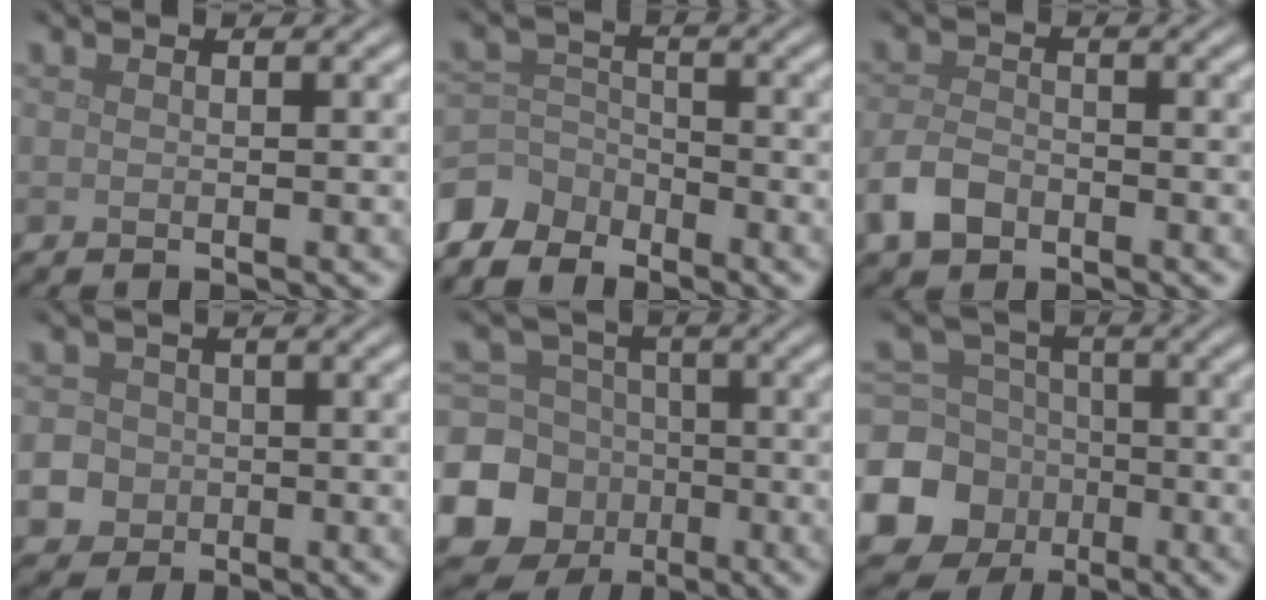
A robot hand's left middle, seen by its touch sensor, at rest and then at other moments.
{"total": 4.3, "force": [-3.7, 2.1, 0.6], "torque": [-0.015, -0.003, -0.084]}
{"total": 3.0, "force": [-1.9, 1.8, 1.5], "torque": [-0.029, 0.001, -0.045]}
{"total": 8.8, "force": [-3.1, 8.0, 2.2], "torque": [-0.051, -0.017, -0.085]}
{"total": 14.5, "force": [-4.9, 13.2, 3.5], "torque": [-0.110, -0.037, -0.102]}
{"total": 11.5, "force": [-4.4, 10.1, 3.1], "torque": [-0.086, -0.033, -0.105]}